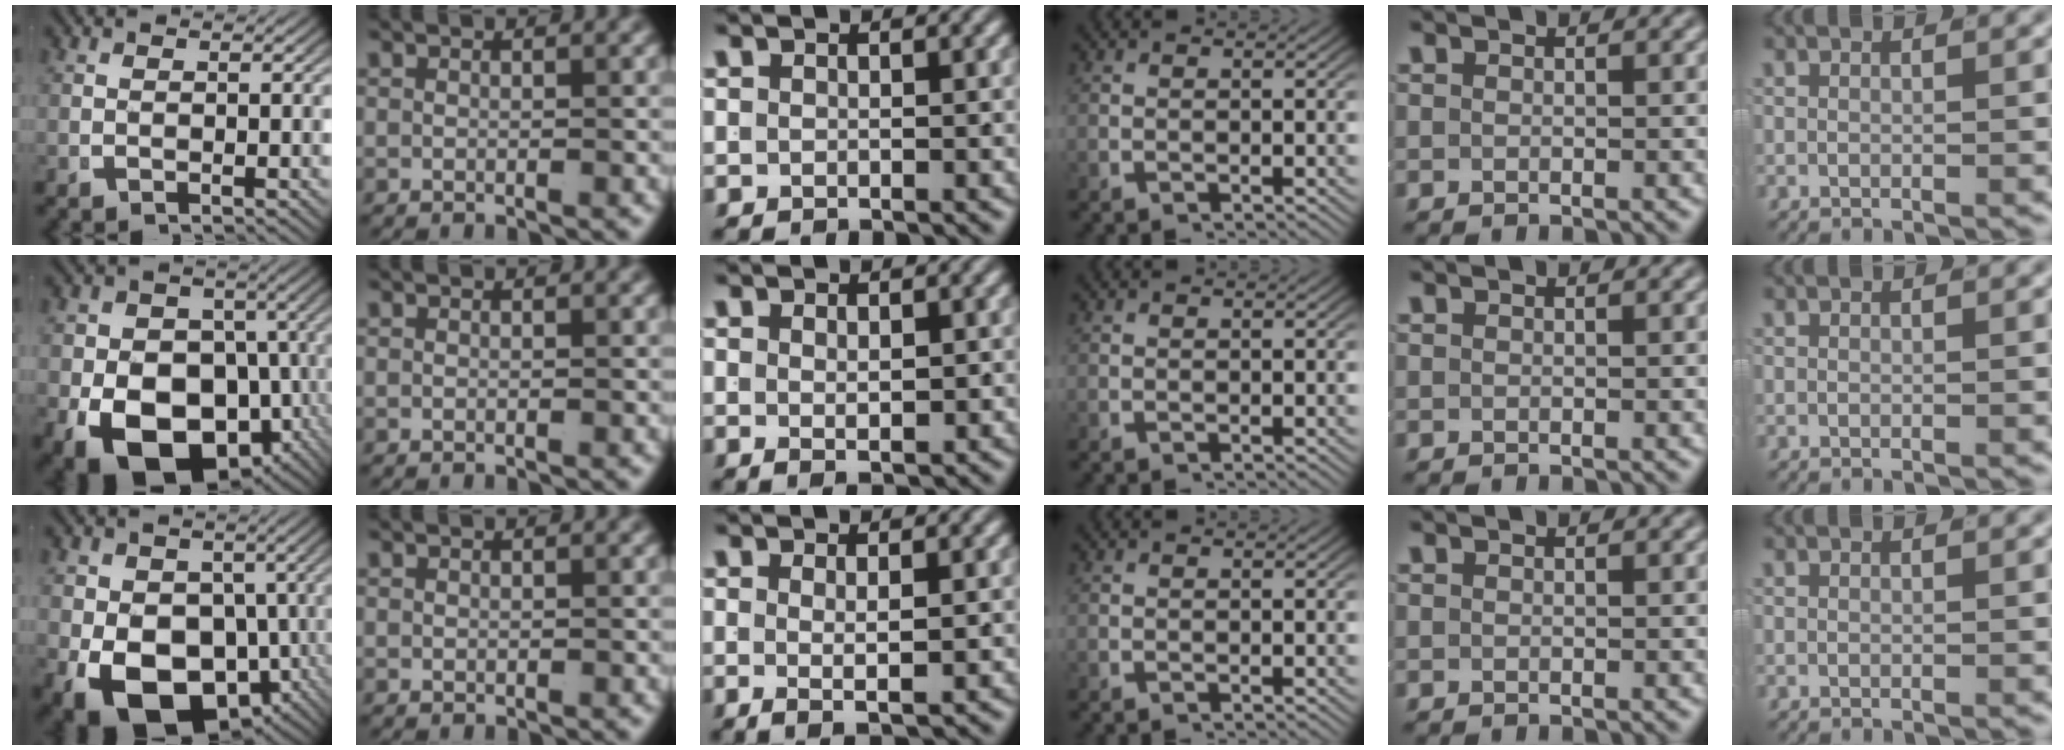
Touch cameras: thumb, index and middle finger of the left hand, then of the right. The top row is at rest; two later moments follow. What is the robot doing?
{"motion": "lift_and_place", "object": "shorts"}